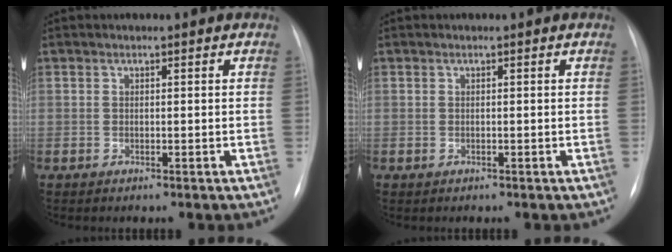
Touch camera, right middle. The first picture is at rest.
{"total": 0.0}